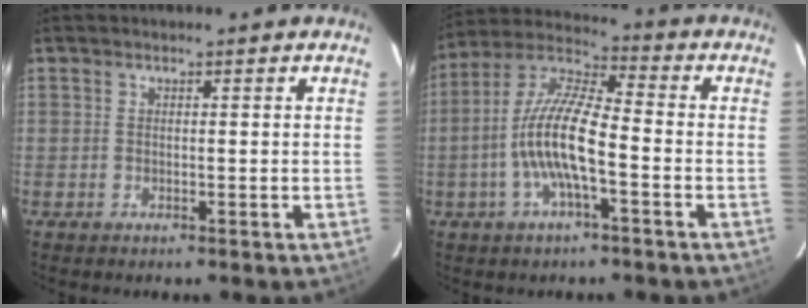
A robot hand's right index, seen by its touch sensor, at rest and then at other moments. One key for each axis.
{"total": 12.1, "fx": -3.3, "fy": 2.8, "fz": 11.3, "tx": -0.230, "ty": 0.003, "tz": -0.067}